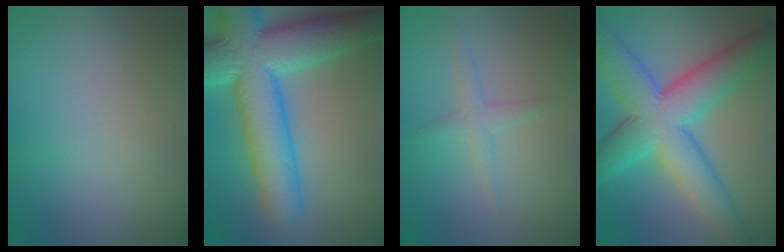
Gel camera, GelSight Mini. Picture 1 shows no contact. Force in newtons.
{"total": 12.1, "press": 12.1, "slide": 0.3}
{"total": 1.7, "press": 1.7, "slide": 0.1}
{"total": 9.4, "press": 9.4, "slide": 0.2}